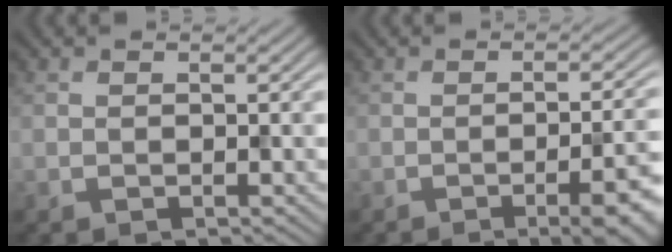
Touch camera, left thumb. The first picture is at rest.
{"total": 7.9, "force": [-3.5, 2.0, 6.8], "torque": [-0.089, -0.002, -0.043]}